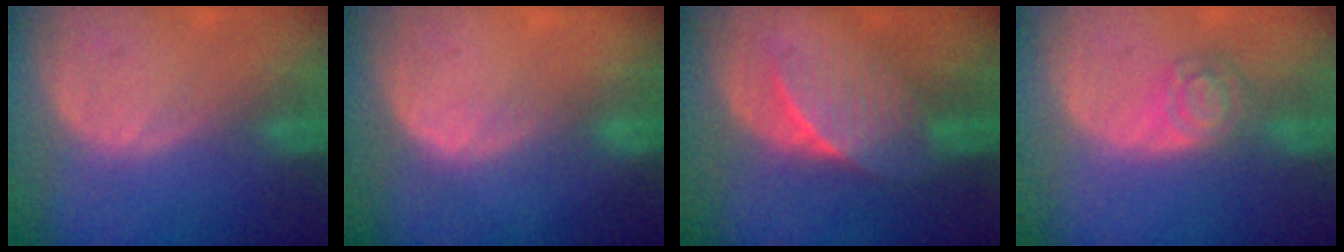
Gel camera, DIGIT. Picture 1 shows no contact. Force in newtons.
{"total": 2.3, "press": 1.6, "slide": 1.6}
{"total": 7.5, "press": 6.6, "slide": 3.6}
{"total": 5.3, "press": 4.6, "slide": 2.6}